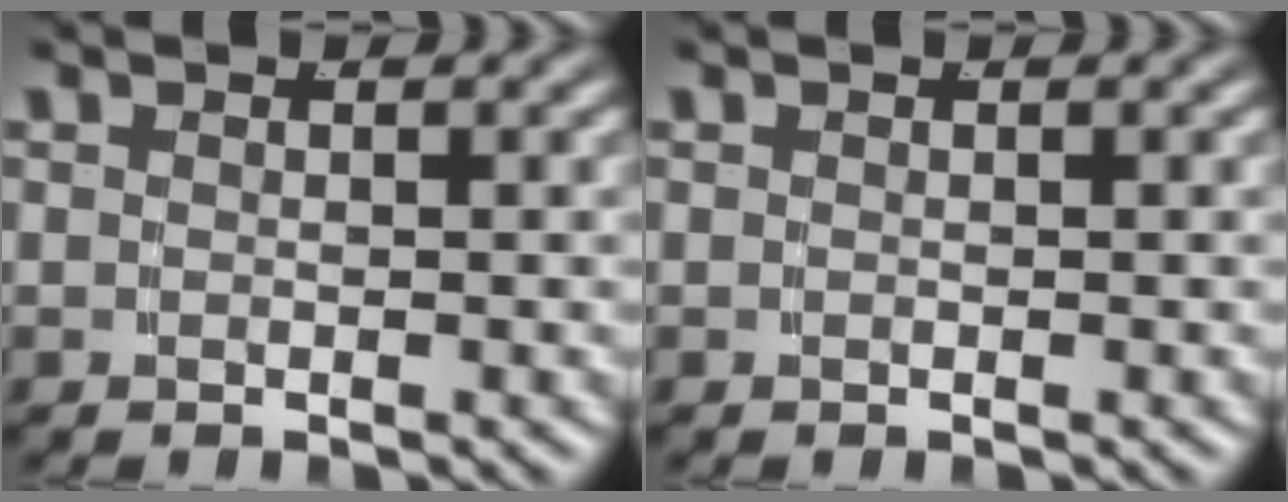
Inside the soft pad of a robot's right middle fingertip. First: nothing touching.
{"total": 0.0}